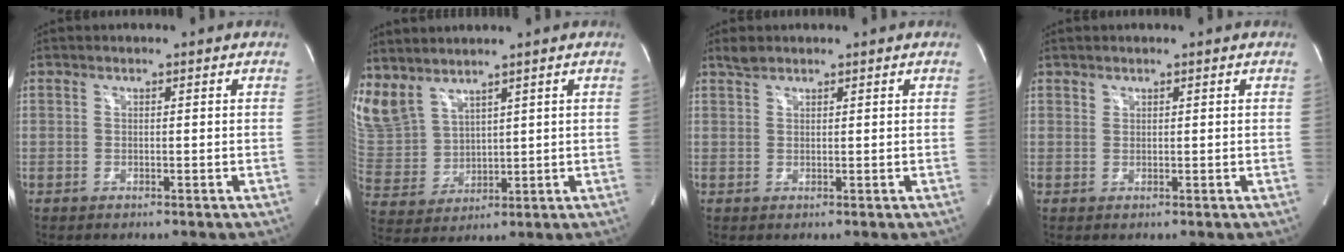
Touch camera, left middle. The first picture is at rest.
{"total": 9.3, "force": [7.8, 3.6, 3.6], "torque": [-0.098, 0.001, 0.187]}
{"total": 1.4, "force": [1.3, 0.4, 0.4], "torque": [-0.013, 0.008, 0.028]}
{"total": 0.5, "force": [0.5, 0.3, 0.0], "torque": [0.003, -0.002, 0.007]}